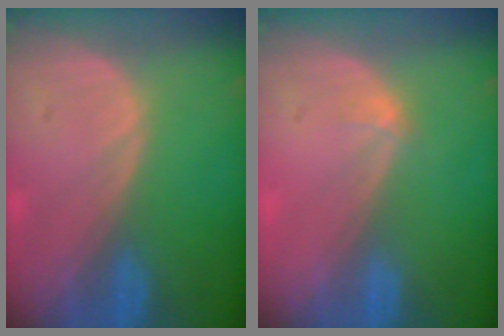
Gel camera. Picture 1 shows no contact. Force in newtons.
{"total": 0.7, "press": 0.7, "slide": 0.1}